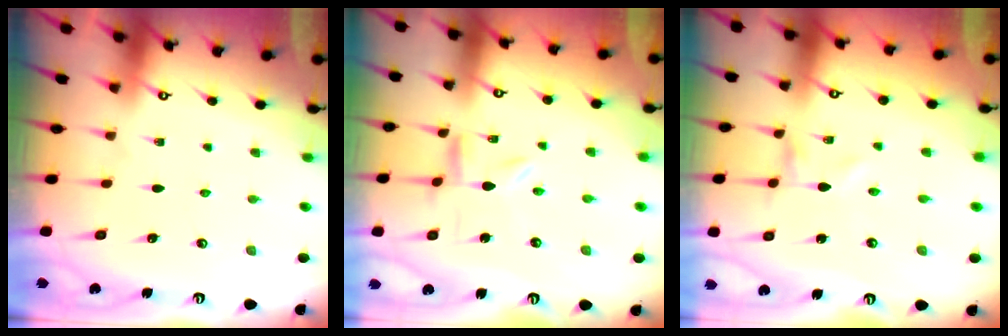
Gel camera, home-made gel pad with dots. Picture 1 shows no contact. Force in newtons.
{"total": 2.1, "press": 2.1, "slide": 0.2}
{"total": 0.0}